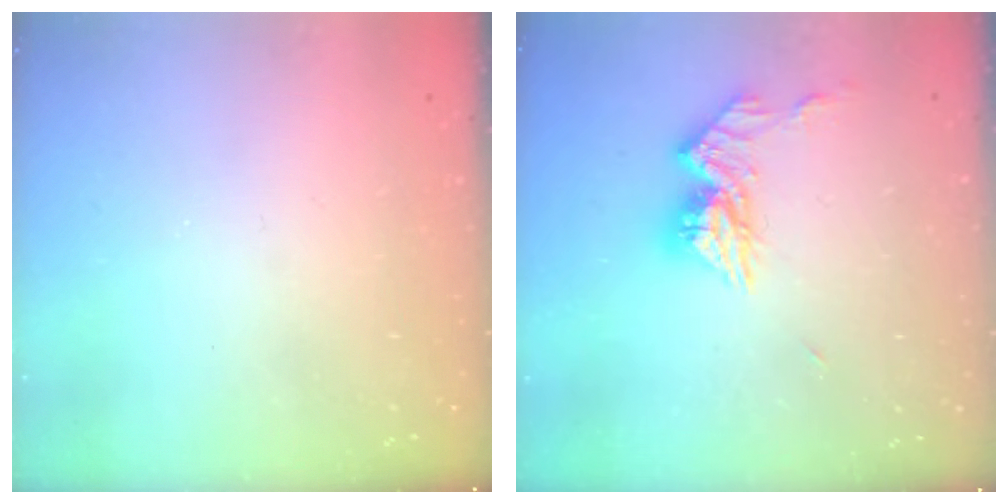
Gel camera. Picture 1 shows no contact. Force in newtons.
{"total": 10.3, "press": 10.2, "slide": 0.9}